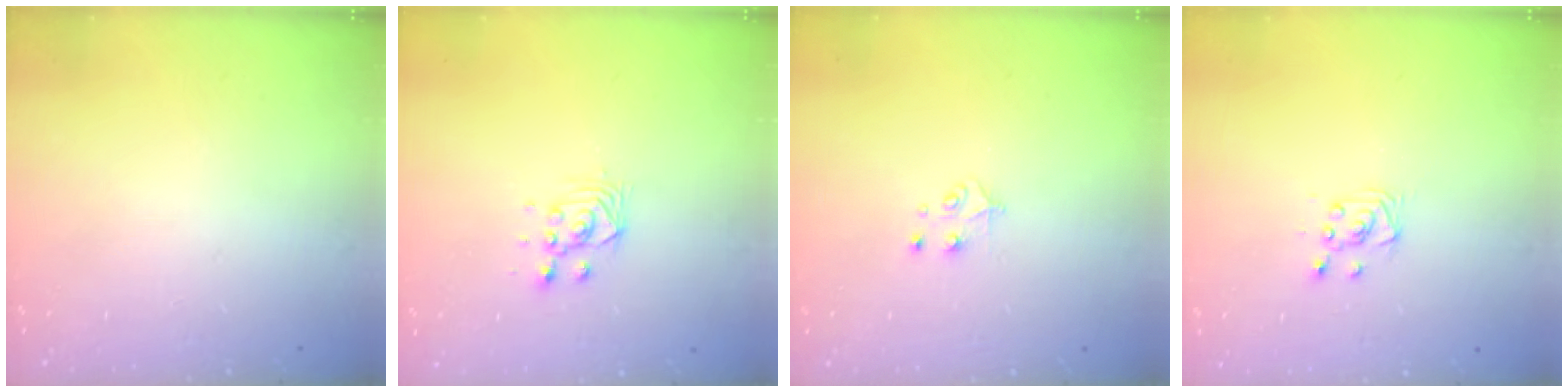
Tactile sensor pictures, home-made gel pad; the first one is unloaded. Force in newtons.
{"total": 2.8, "press": 2.8, "slide": 0.2}
{"total": 4.4, "press": 4.4, "slide": 0.4}
{"total": 3.6, "press": 3.6, "slide": 0.3}